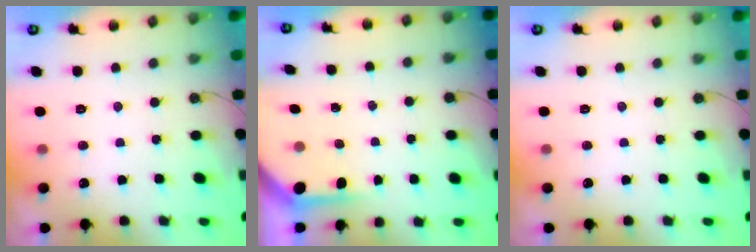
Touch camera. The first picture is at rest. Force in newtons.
{"total": 3.9, "press": 3.9, "slide": 0.3}
{"total": 0.0}